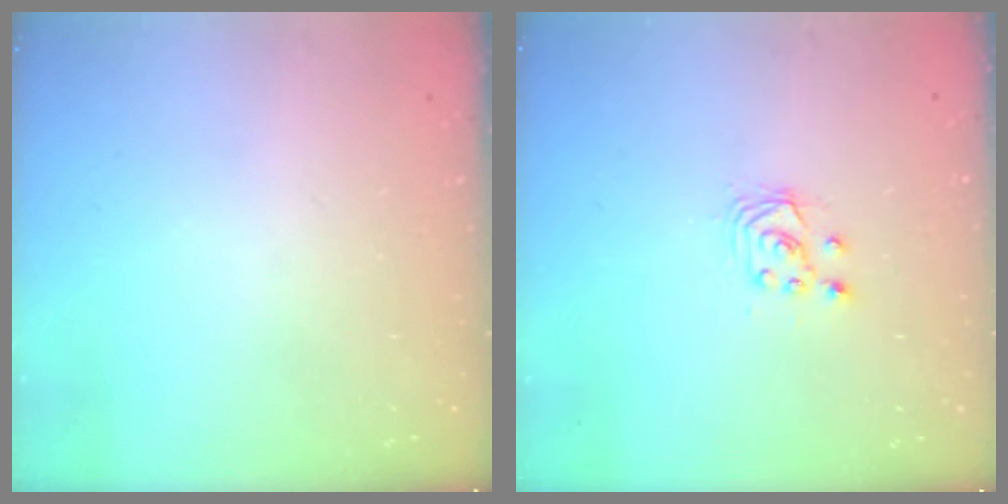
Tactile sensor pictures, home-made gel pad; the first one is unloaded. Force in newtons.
{"total": 2.9, "press": 2.9, "slide": 0.2}